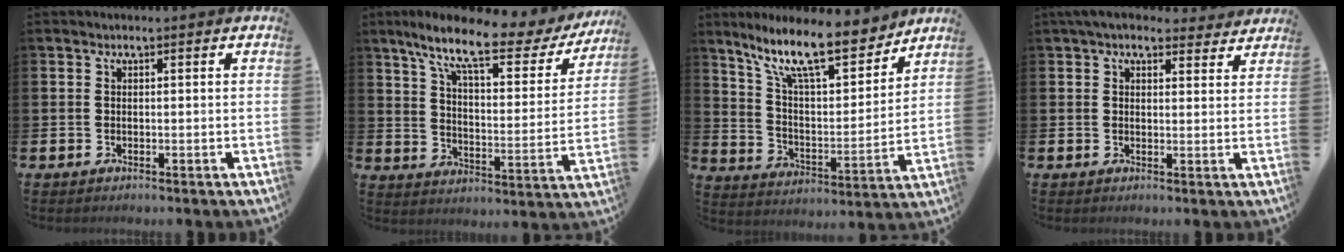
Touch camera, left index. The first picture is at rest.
{"total": 10.4, "force": [8.0, 2.5, 6.2], "torque": [-0.139, -0.044, 0.129]}
{"total": 13.7, "force": [10.9, 3.5, 7.6], "torque": [-0.162, -0.059, 0.190]}
{"total": 5.2, "force": [4.6, 1.8, 1.4], "torque": [-0.030, -0.018, 0.084]}